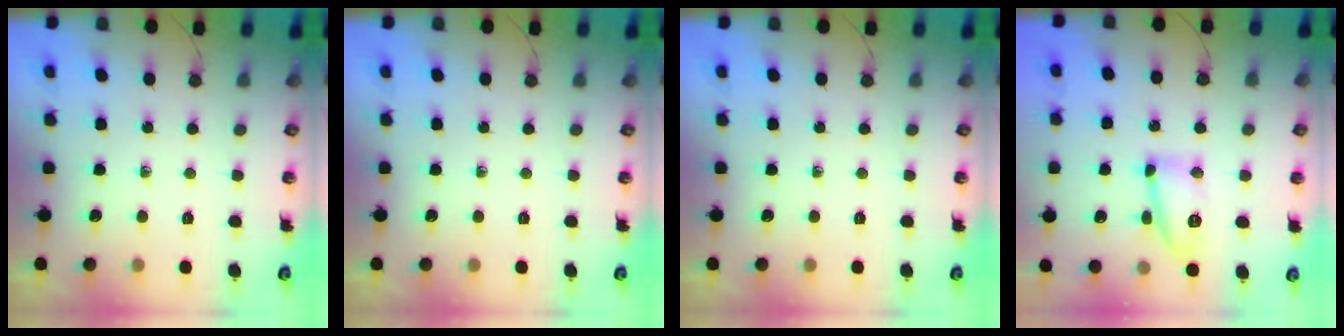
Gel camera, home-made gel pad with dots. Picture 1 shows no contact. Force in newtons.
{"total": 0.0}
{"total": 0.0}
{"total": 12.0, "press": 12.0, "slide": 0.7}